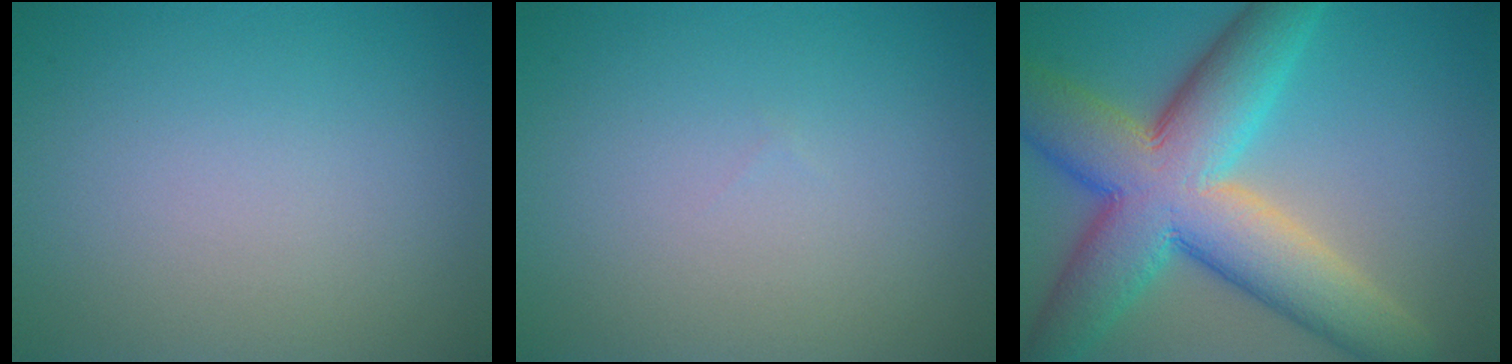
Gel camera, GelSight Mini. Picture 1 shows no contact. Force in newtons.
{"total": 0.0}
{"total": 12.6, "press": 12.5, "slide": 0.8}